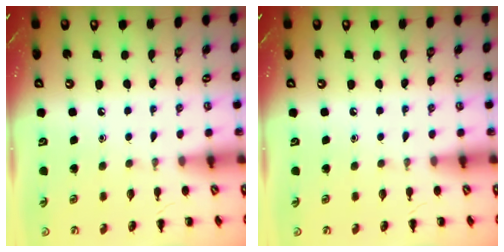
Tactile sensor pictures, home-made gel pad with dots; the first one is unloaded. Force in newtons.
{"total": 0.0}